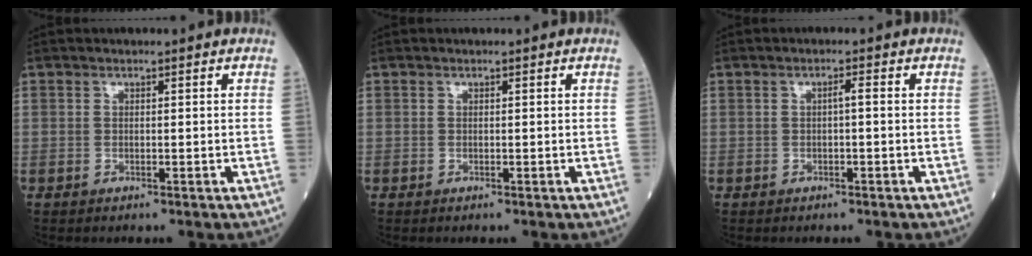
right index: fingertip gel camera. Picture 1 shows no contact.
{"total": 0.0}
{"total": 1.1, "force": [-0.1, 0.1, 1.1], "torque": [-0.017, 0.004, -0.002]}